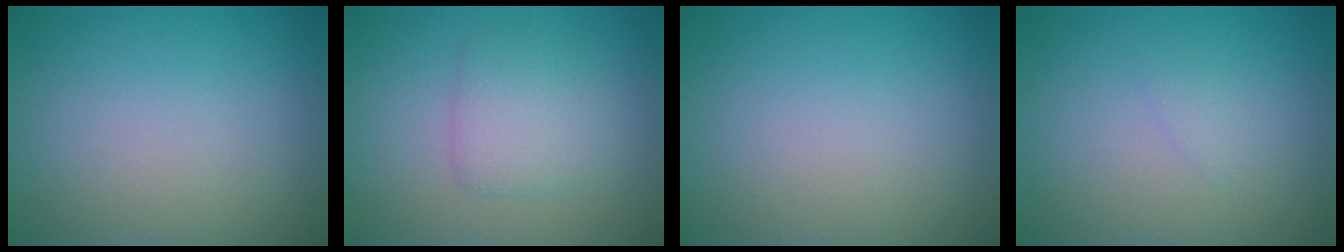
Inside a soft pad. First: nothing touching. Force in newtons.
{"total": 2.7, "press": 2.7, "slide": 0.1}
{"total": 0.0}
{"total": 0.7, "press": 0.7, "slide": 0.1}